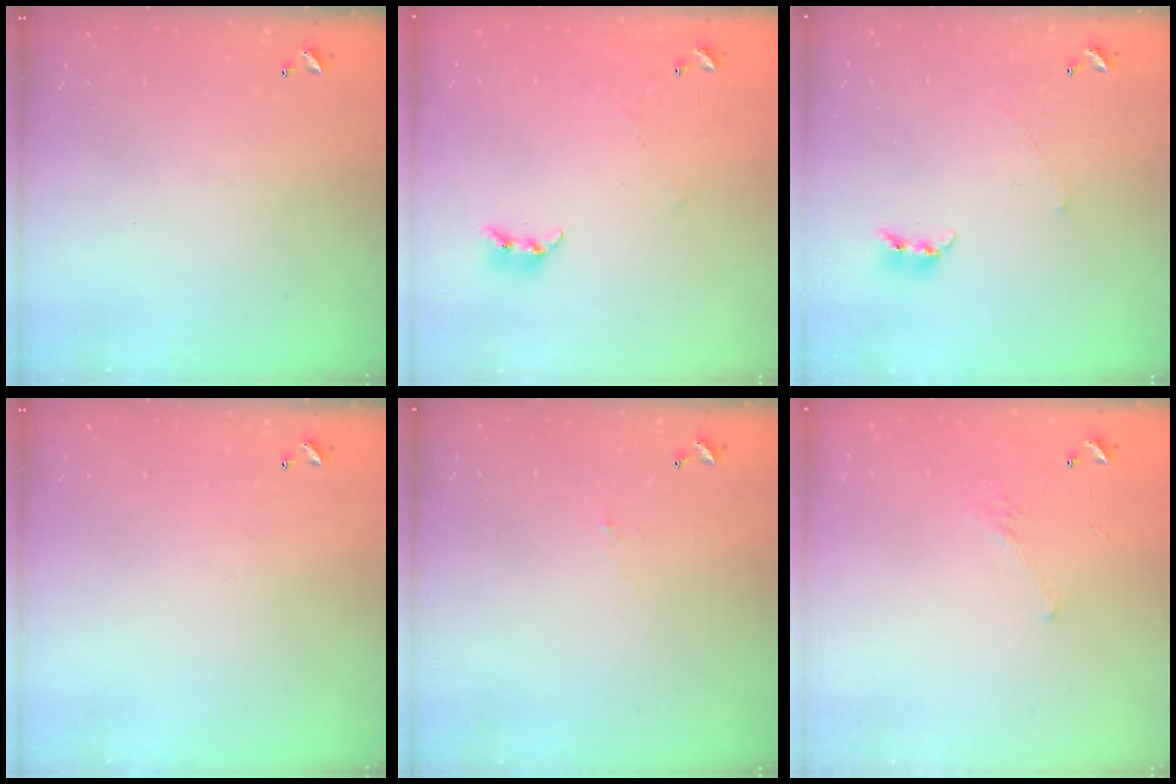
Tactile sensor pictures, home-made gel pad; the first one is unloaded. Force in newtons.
{"total": 5.1, "press": 5.1, "slide": 0.5}
{"total": 2.4, "press": 2.3, "slide": 0.4}
{"total": 0.0}
{"total": 0.8, "press": 0.7, "slide": 0.5}
{"total": 2.8, "press": 2.6, "slide": 1.1}